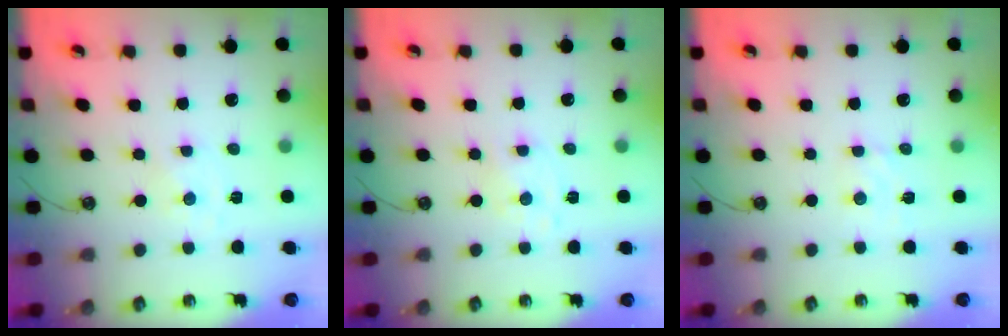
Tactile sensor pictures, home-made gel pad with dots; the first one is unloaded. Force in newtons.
{"total": 1.5, "press": 1.5, "slide": 0.3}
{"total": 2.5, "press": 2.5, "slide": 0.4}